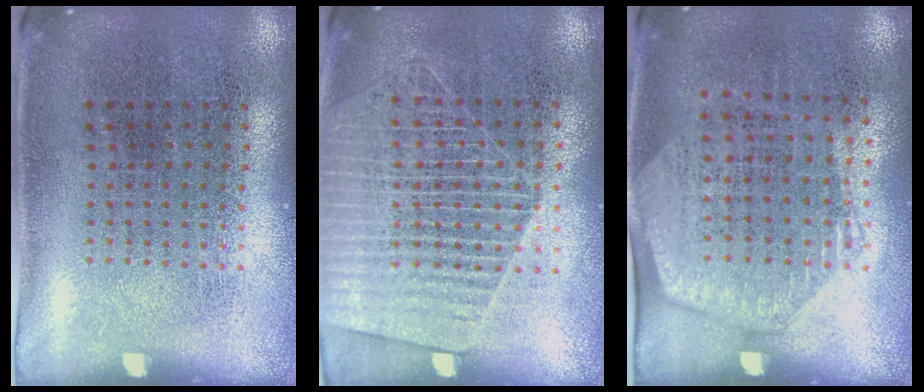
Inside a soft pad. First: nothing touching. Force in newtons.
{"total": 1.7, "press": 1.6, "slide": 0.7}
{"total": 1.4, "press": 1.3, "slide": 0.6}